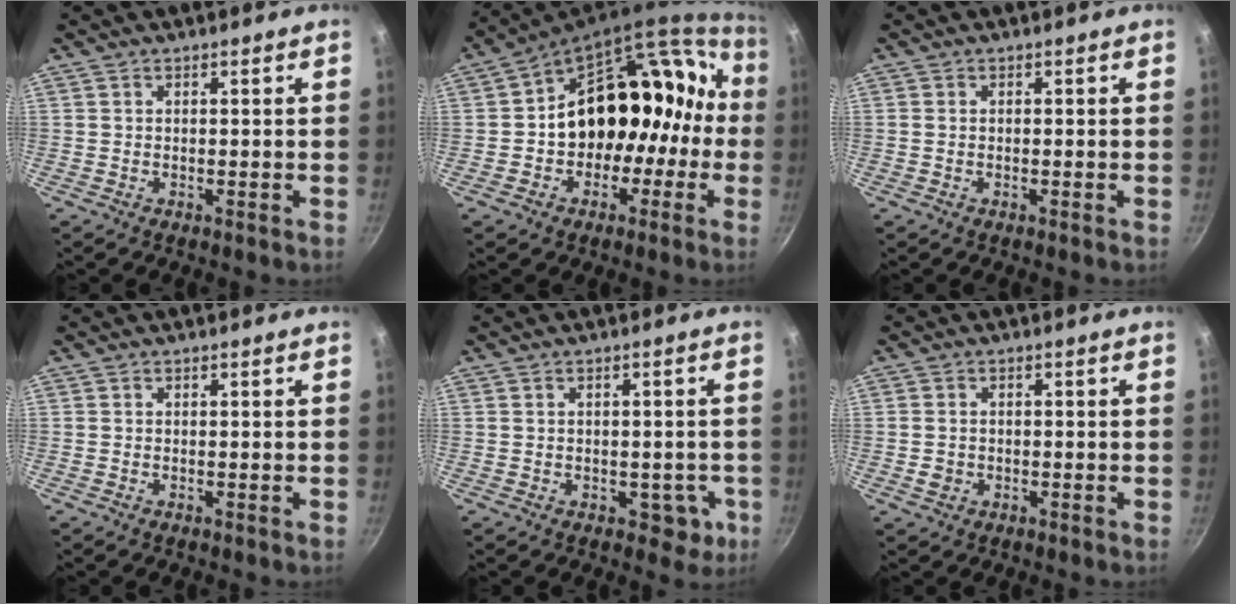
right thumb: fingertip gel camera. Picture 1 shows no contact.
{"total": 19.8, "force": [-2.8, 15.8, 11.6], "torque": [-0.105, 0.104, -0.029]}
{"total": 0.5, "force": [-0.2, 0.4, 0.3], "torque": [-0.007, 0.002, -0.004]}
{"total": 0.0}
{"total": 4.7, "force": [-1.4, 3.4, 2.9], "torque": [-0.009, 0.018, -0.005]}
{"total": 2.5, "force": [-0.7, 2.1, 1.2], "torque": [-0.018, 0.009, -0.012]}